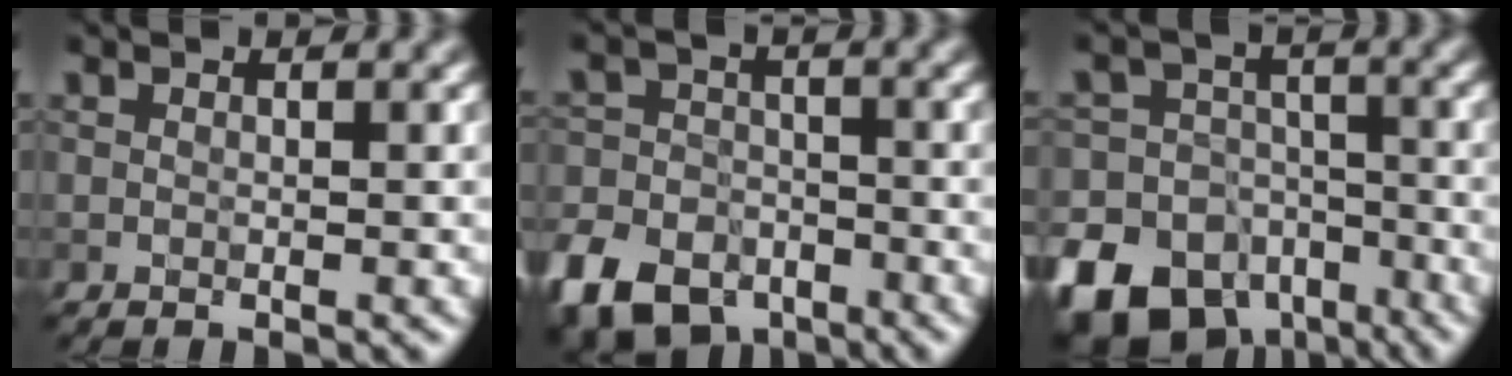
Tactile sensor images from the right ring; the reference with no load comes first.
{"total": 8.8, "force": [-5.5, 5.9, 3.5], "torque": [-0.072, -0.019, -0.107]}
{"total": 15.9, "force": [-10.1, 11.2, 5.1], "torque": [-0.104, -0.054, -0.176]}